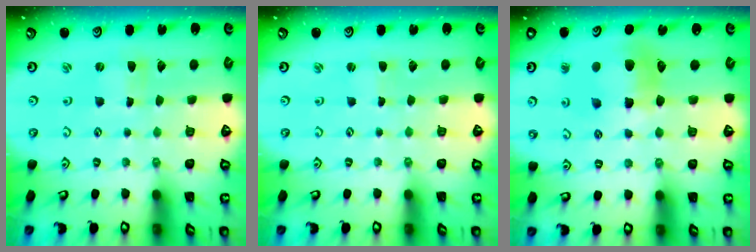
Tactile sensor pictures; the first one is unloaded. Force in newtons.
{"total": 0.0}
{"total": 10.2, "press": 10.2, "slide": 1.1}